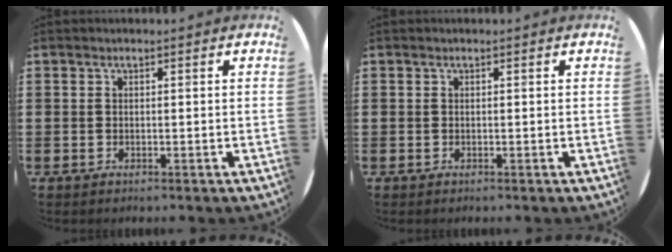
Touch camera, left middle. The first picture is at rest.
{"total": 0.0}